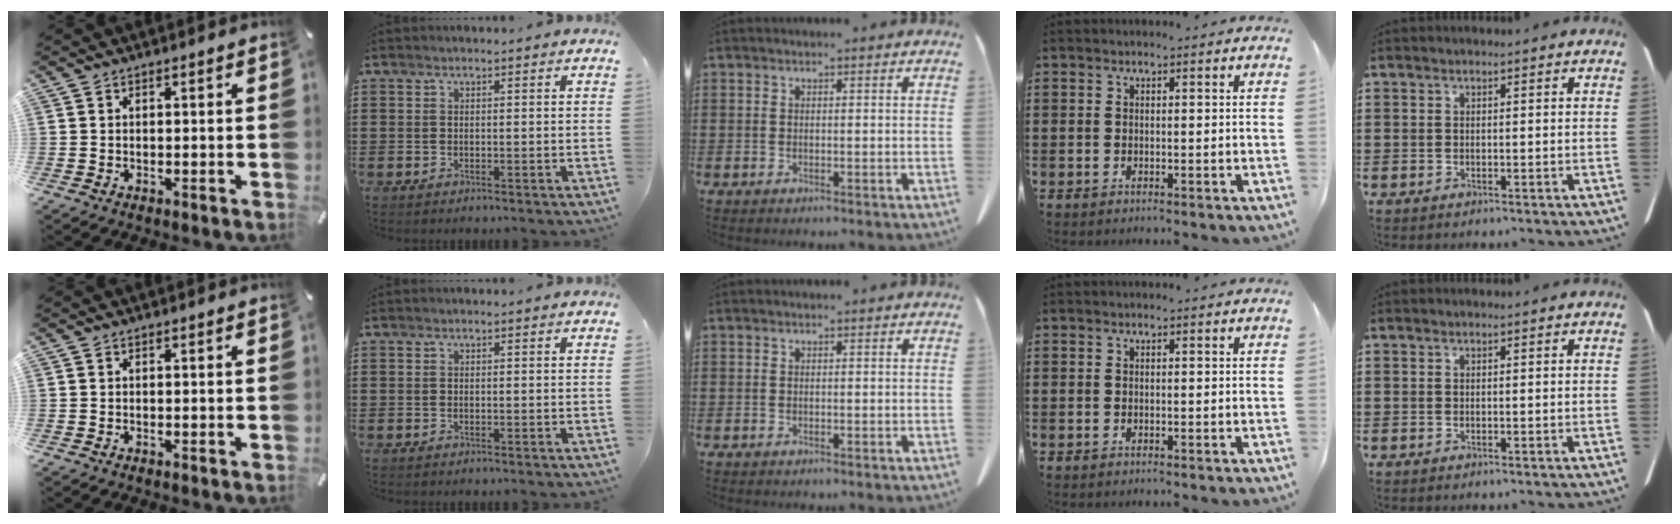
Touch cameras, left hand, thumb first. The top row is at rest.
{}